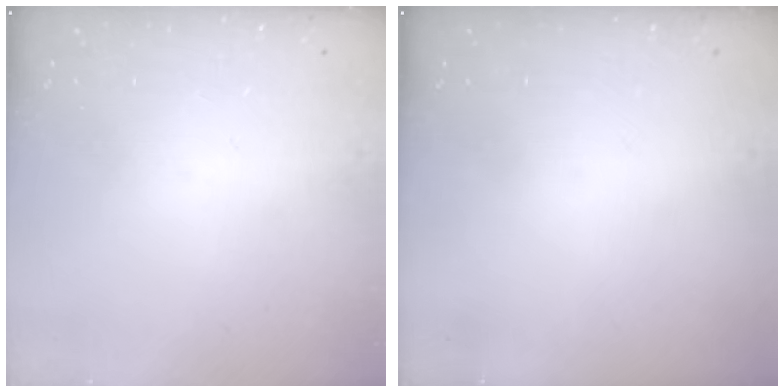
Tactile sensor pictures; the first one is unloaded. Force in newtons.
{"total": 0.0}